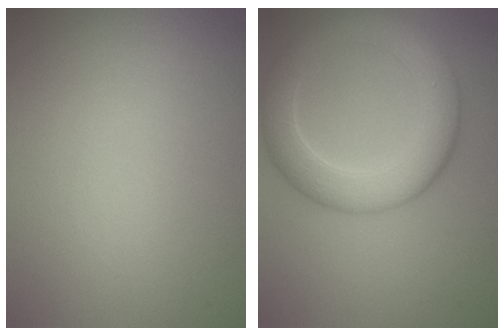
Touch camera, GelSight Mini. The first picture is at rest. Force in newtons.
{"total": 6.1, "press": 6.1, "slide": 0.2}